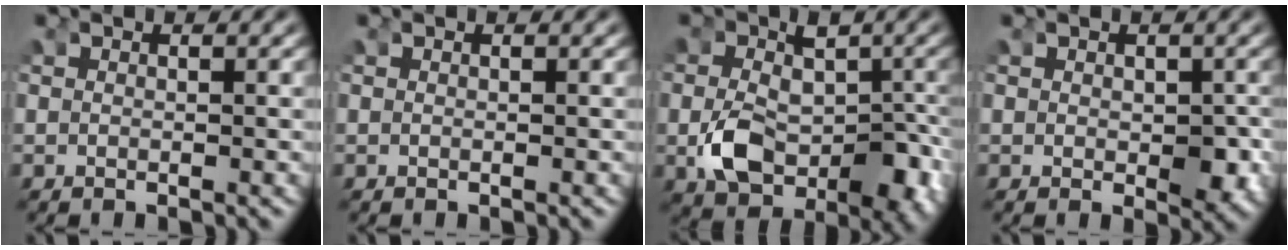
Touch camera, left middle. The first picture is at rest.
{"total": 0.0}
{"total": 7.9, "force": [-2.1, 5.2, 5.5], "torque": [-0.109, -0.035, -0.023]}
{"total": 2.4, "force": [-0.5, 1.5, 1.8], "torque": [-0.022, -0.013, -0.003]}